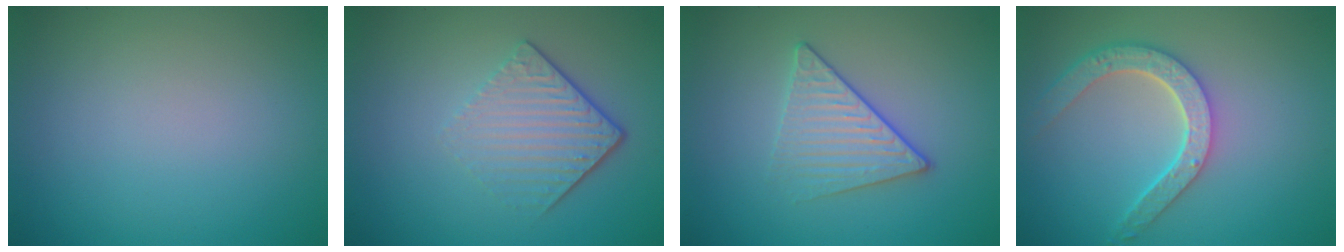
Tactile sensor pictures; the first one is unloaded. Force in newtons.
{"total": 4.5, "press": 2.9, "slide": 3.3}
{"total": 2.7, "press": 2.4, "slide": 1.2}
{"total": 4.6, "press": 3.7, "slide": 2.8}